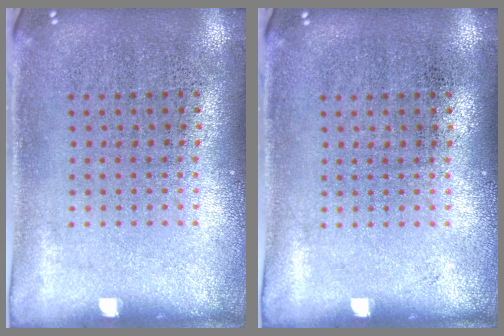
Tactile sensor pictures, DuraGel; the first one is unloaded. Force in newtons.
{"total": 0.0}